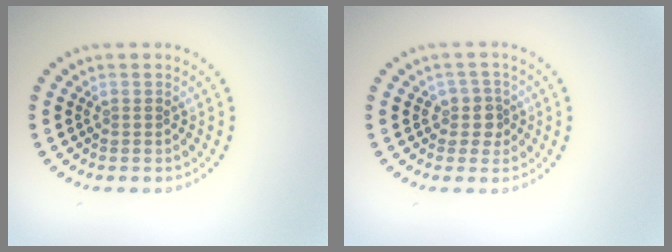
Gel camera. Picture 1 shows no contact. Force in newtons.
{"total": 2.0, "press": 1.7, "slide": 1.1}